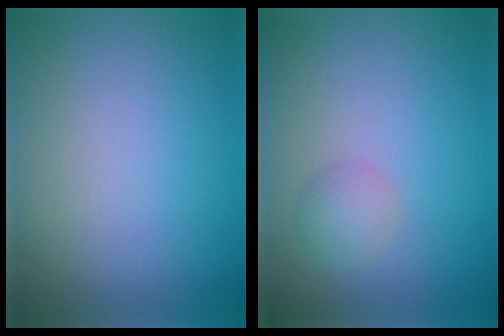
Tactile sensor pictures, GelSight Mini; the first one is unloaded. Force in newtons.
{"total": 1.7, "press": 1.7, "slide": 0.1}